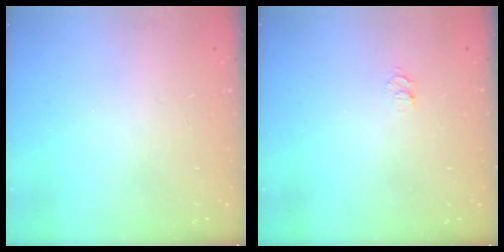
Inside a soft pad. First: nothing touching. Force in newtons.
{"total": 4.4, "press": 4.4, "slide": 0.5}